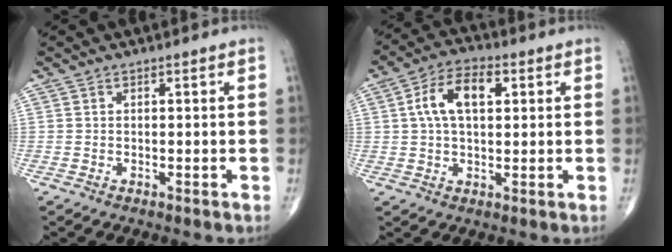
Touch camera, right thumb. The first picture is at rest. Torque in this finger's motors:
{"motor_torque": [0.15, 0.26, 0.93, 0.31, 0.09]}